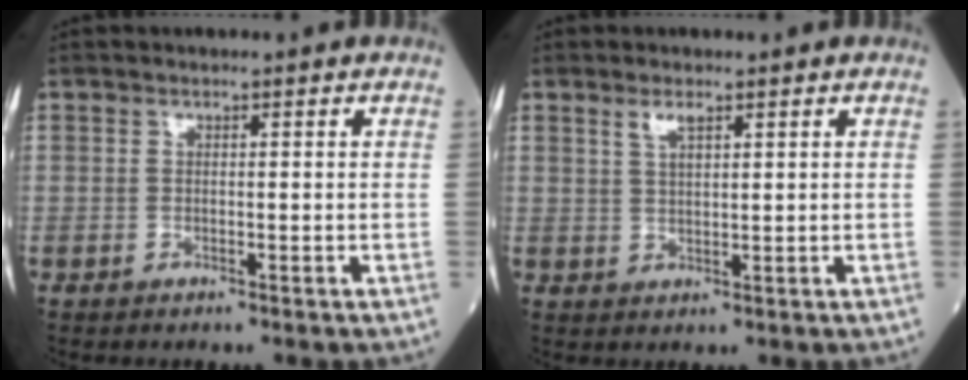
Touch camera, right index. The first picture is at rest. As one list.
[{"total": 2.6, "force": [1.6, 0.7, 1.9], "torque": [-0.041, 0.002, 0.033]}]